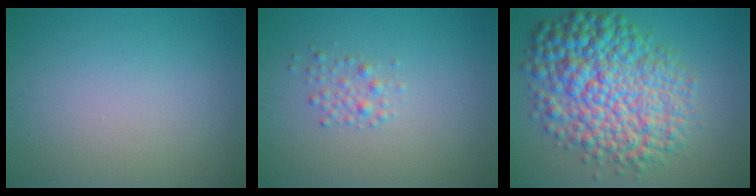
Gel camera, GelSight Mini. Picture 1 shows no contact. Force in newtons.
{"total": 1.4, "press": 1.4, "slide": 0.0}
{"total": 11.4, "press": 11.4, "slide": 0.2}